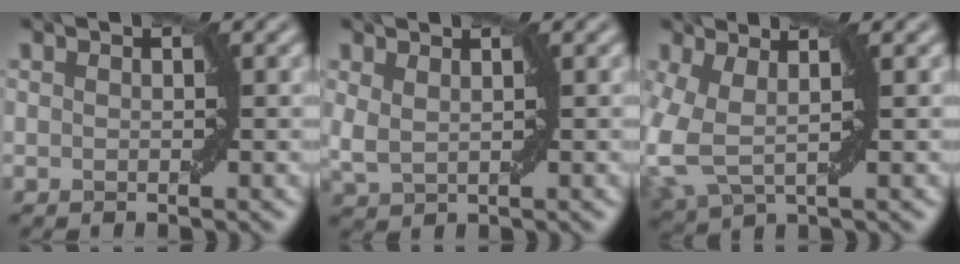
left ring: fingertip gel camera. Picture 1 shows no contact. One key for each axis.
{"total": 1.6, "fx": 1.0, "fy": 0.6, "fz": 1.2, "tx": -0.027, "ty": -0.002, "tz": 0.022}
{"total": 4.7, "fx": 0.3, "fy": 2.3, "fz": 4.1, "tx": -0.116, "ty": -0.003, "tz": 0.006}